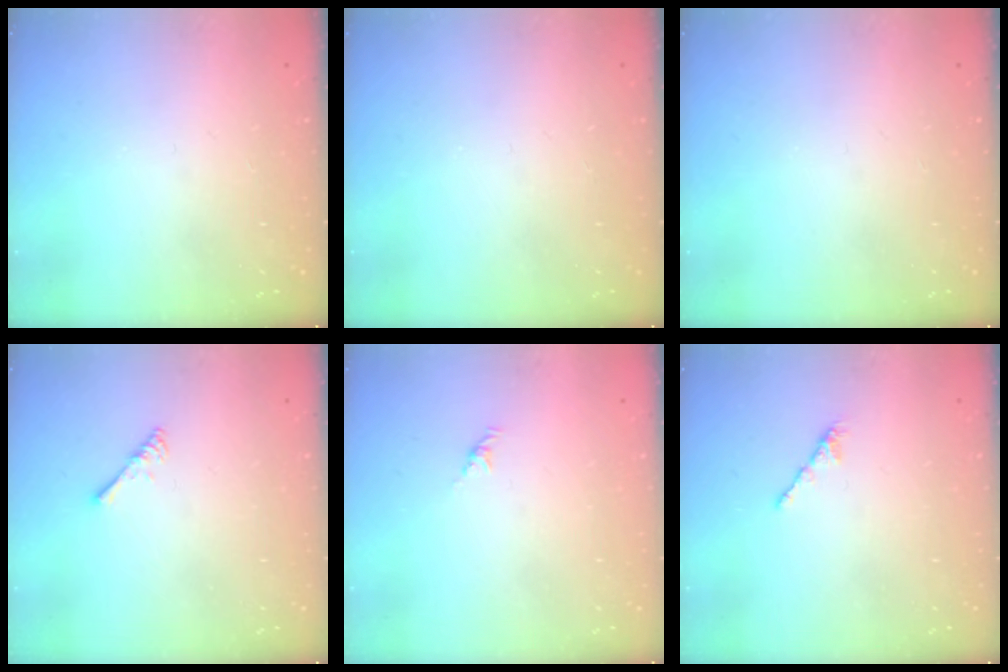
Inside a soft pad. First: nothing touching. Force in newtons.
{"total": 0.0}
{"total": 0.0}
{"total": 2.4, "press": 2.4, "slide": 0.4}
{"total": 2.1, "press": 2.0, "slide": 0.7}
{"total": 2.1, "press": 2.0, "slide": 0.7}